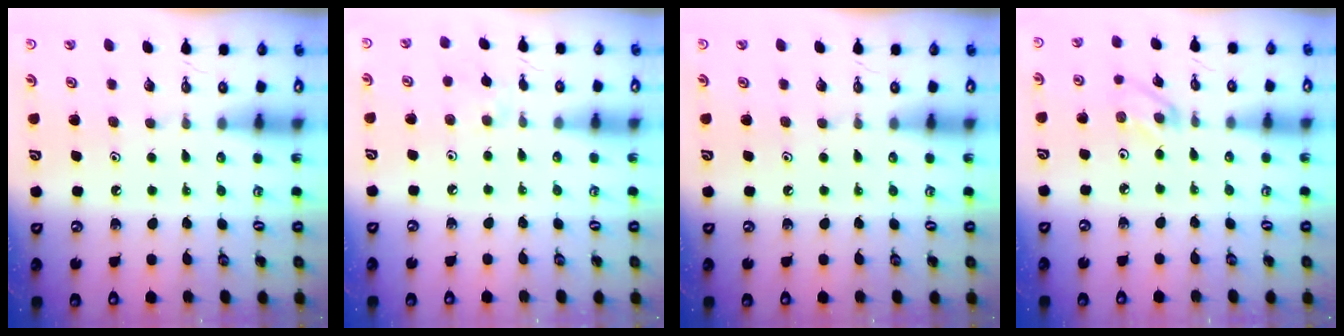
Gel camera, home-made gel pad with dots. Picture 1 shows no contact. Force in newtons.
{"total": 1.2, "press": 1.1, "slide": 0.4}
{"total": 0.0}
{"total": 2.8, "press": 2.7, "slide": 0.4}